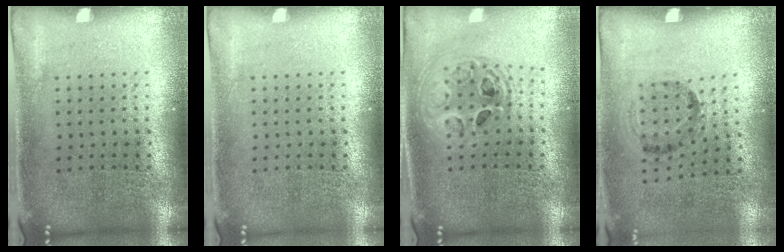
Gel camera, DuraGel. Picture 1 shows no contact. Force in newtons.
{"total": 0.0}
{"total": 1.8, "press": 1.5, "slide": 1.0}
{"total": 1.2, "press": 0.8, "slide": 0.9}